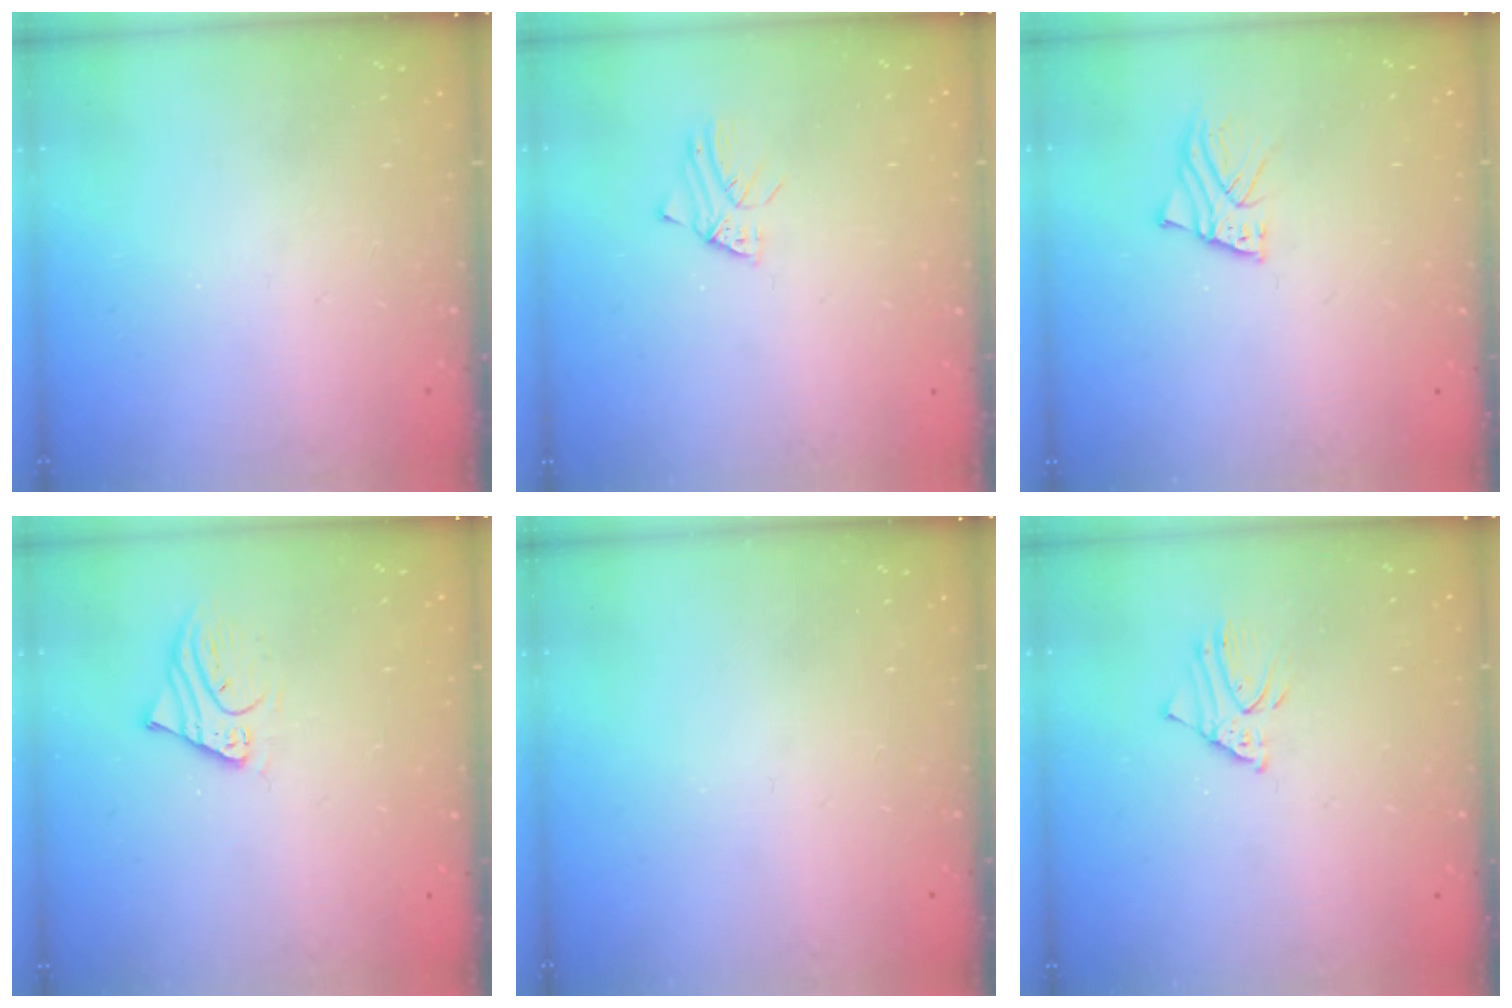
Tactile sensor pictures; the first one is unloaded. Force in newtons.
{"total": 1.5, "press": 1.4, "slide": 0.1}
{"total": 2.9, "press": 2.9, "slide": 0.1}
{"total": 1.5, "press": 1.5, "slide": 0.1}
{"total": 0.0}
{"total": 1.5, "press": 1.5, "slide": 0.1}